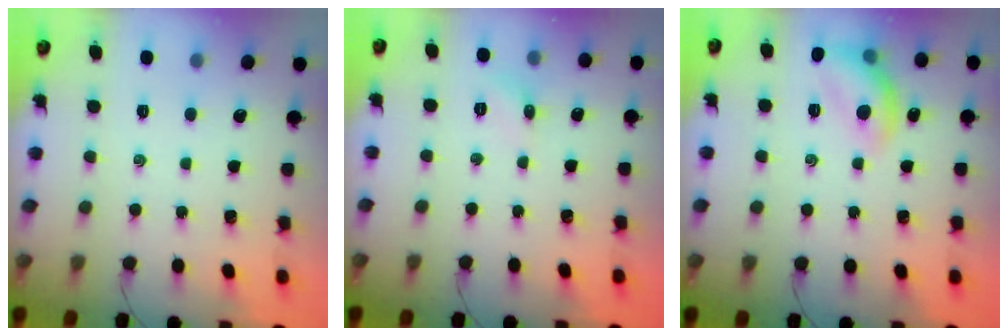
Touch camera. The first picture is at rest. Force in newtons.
{"total": 4.7, "press": 4.5, "slide": 1.5}
{"total": 13.0, "press": 12.9, "slide": 0.9}